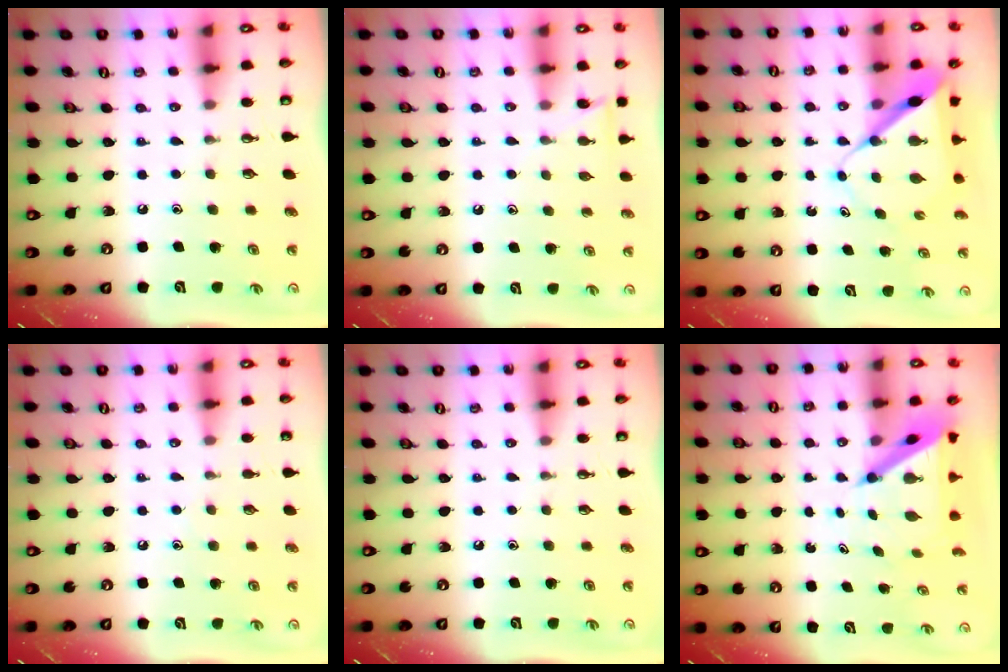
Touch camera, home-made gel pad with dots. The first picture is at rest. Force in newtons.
{"total": 6.8, "press": 6.8, "slide": 0.6}
{"total": 8.4, "press": 8.4, "slide": 0.8}
{"total": 3.0, "press": 2.9, "slide": 0.4}
{"total": 0.0}
{"total": 6.5, "press": 6.5, "slide": 0.6}